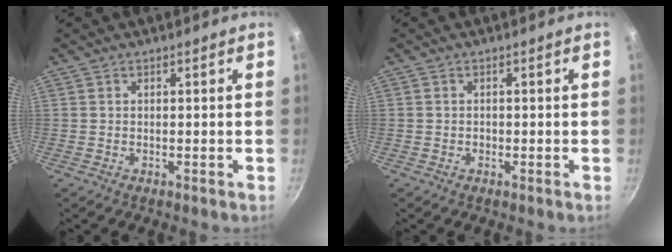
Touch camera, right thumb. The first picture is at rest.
{"total": 0.6, "force": [-0.2, 0.5, 0.2], "torque": [-0.002, 0.002, -0.003]}